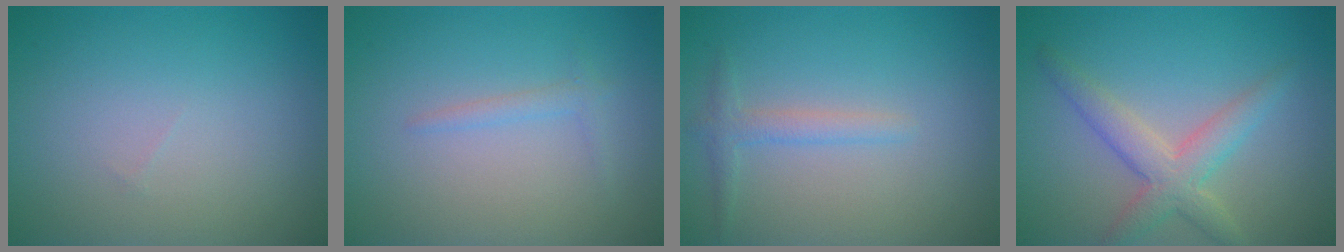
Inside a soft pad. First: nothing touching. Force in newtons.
{"total": 1.0, "press": 1.0, "slide": 0.1}
{"total": 1.6, "press": 1.6, "slide": 0.1}
{"total": 3.8, "press": 3.8, "slide": 0.2}